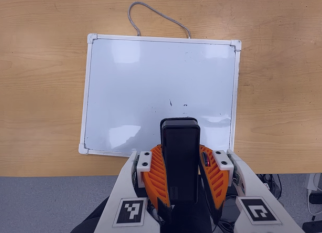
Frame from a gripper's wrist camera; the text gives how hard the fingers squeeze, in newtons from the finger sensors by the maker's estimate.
{"total": 8.8, "left": 7.0, "right": 10.6}